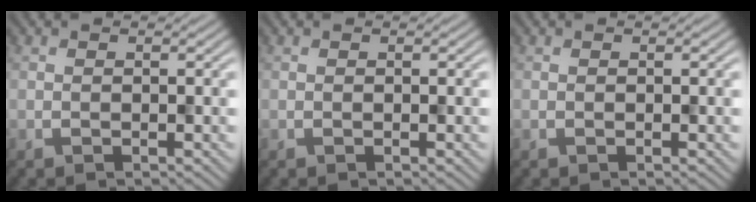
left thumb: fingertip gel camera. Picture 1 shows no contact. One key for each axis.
{"total": 0.0}
{"total": 0.0}